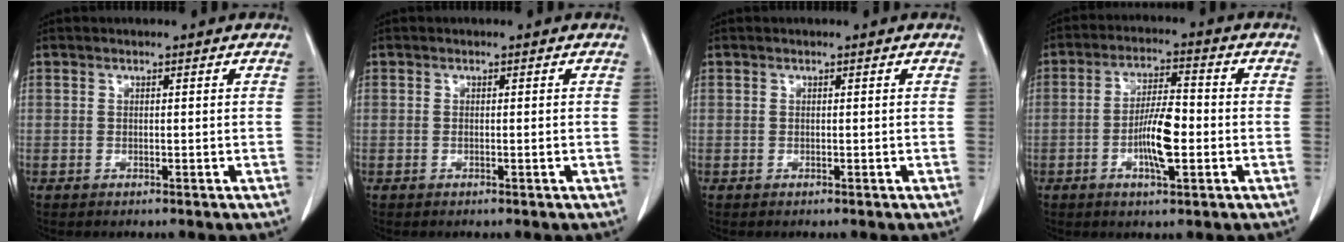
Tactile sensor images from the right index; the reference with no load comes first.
{"total": 0.6, "force": [-0.1, 0.1, 0.6], "torque": [-0.010, -0.001, 0.000]}
{"total": 0.0}
{"total": 7.7, "force": [-1.8, 1.7, 7.3], "torque": [-0.135, 0.004, -0.034]}